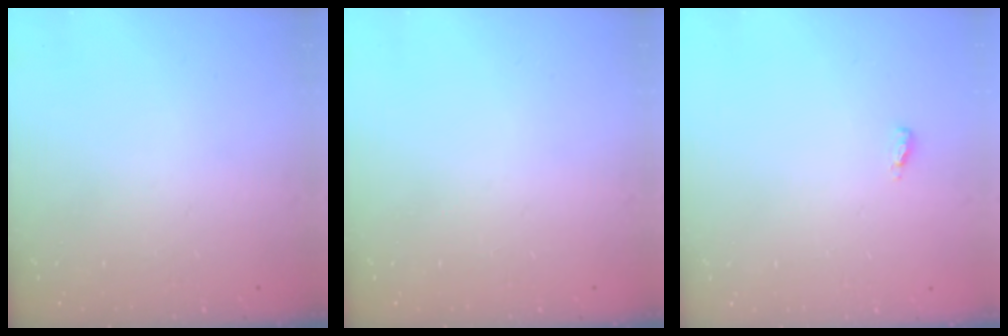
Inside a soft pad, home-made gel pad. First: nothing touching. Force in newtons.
{"total": 0.0}
{"total": 3.7, "press": 3.6, "slide": 1.0}